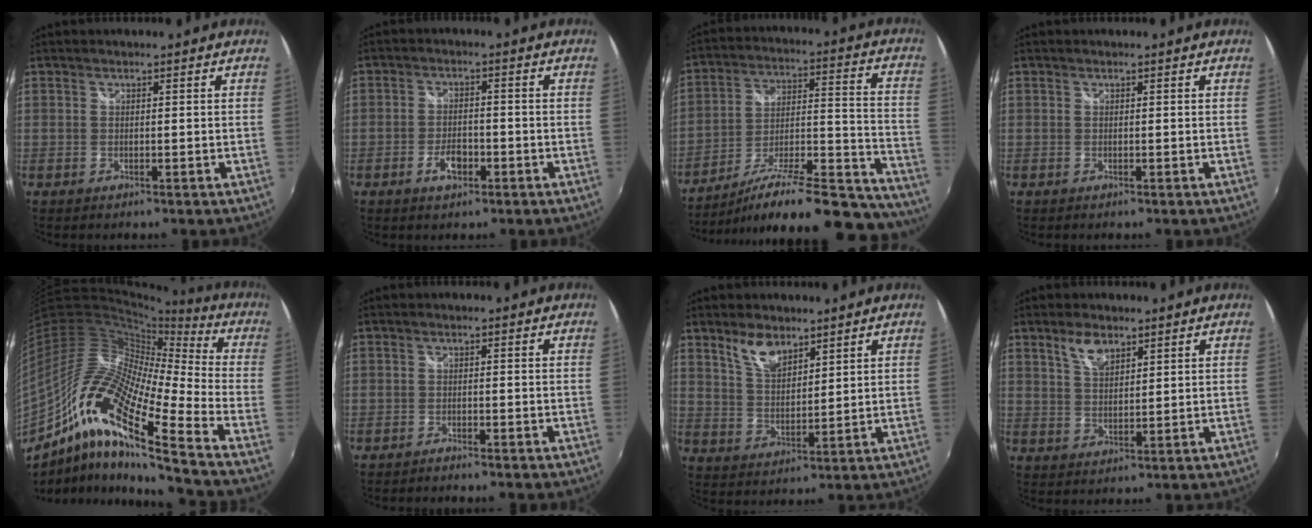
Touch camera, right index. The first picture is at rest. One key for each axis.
{"total": 4.4, "fx": -2.1, "fy": 2.3, "fz": 3.1, "tx": -0.065, "ty": -0.001, "tz": -0.035}
{"total": 30.5, "fx": -25.9, "fy": 6.2, "fz": 14.9, "tx": -0.188, "ty": -0.012, "tz": -0.366}
{"total": 0.0}
{"total": 20.9, "fx": -10.8, "fy": 3.5, "fz": 17.5, "tx": -0.299, "ty": -0.026, "tz": -0.227}
{"total": 1.7, "fx": -1.6, "fy": 0.2, "fz": 0.5, "tx": -0.022, "ty": -0.006, "tz": -0.029}
{"total": 6.5, "fx": 4.6, "fy": 2.8, "fz": 3.6, "tx": -0.063, "ty": 0.004, "tz": 0.090}
{"total": 4.7, "fx": 3.1, "fy": 2.2, "fz": 2.8, "tx": -0.047, "ty": 0.005, "tz": 0.059}